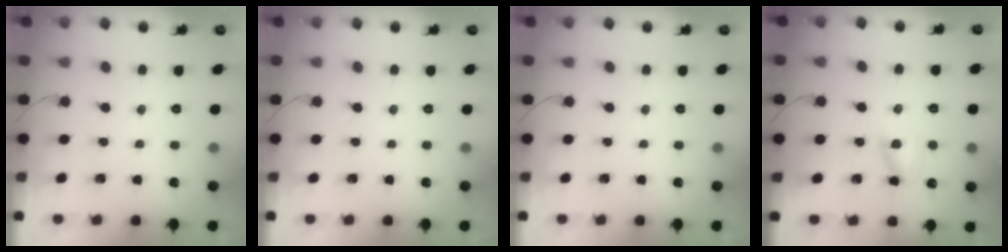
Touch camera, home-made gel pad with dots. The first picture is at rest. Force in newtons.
{"total": 0.0}
{"total": 0.0}
{"total": 7.4, "press": 7.2, "slide": 1.4}